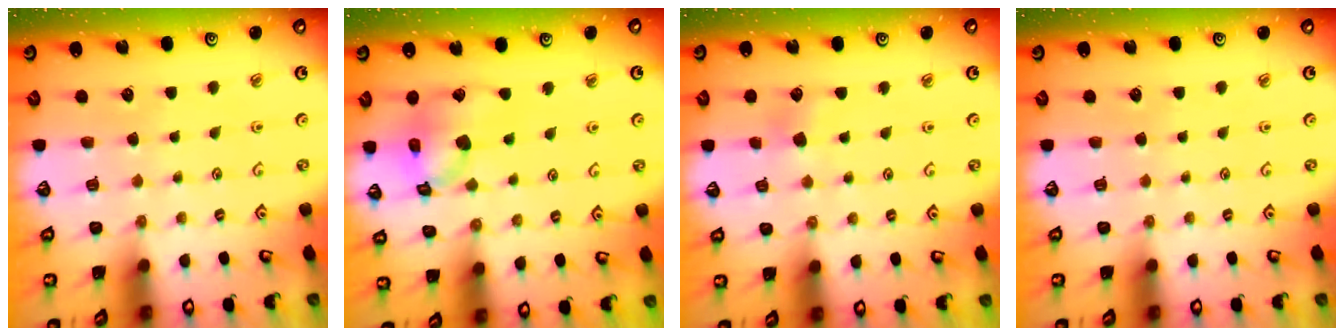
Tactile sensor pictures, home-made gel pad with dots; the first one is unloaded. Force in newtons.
{"total": 13.8, "press": 13.6, "slide": 1.9}
{"total": 5.2, "press": 5.1, "slide": 0.4}
{"total": 0.0}